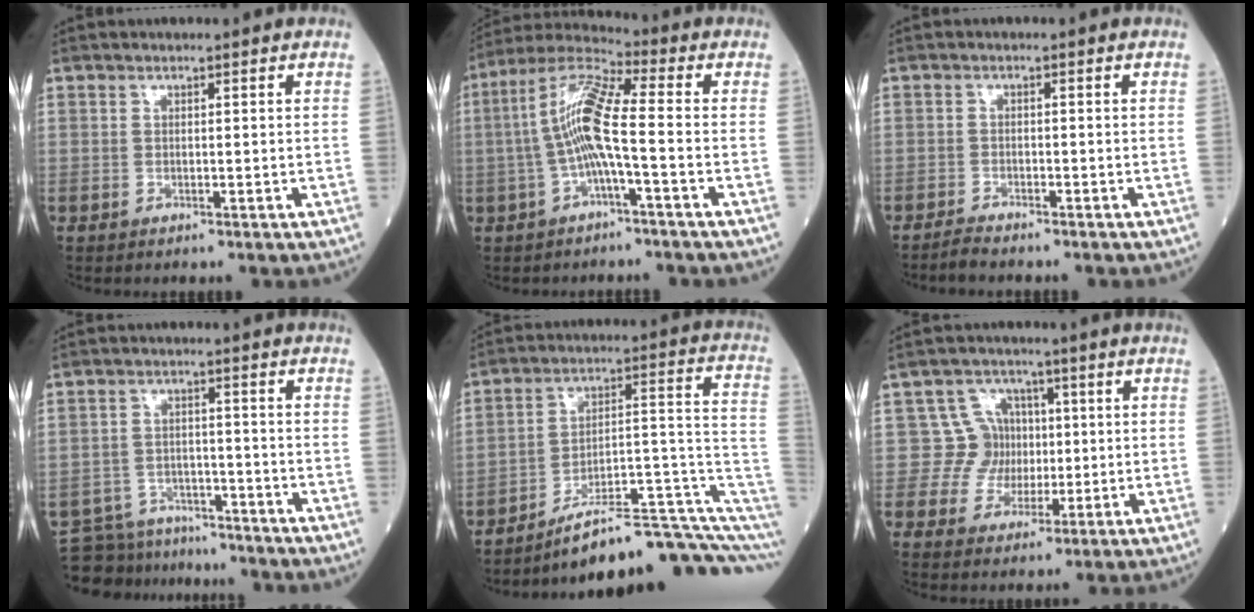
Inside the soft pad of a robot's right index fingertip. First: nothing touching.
{"total": 10.0, "force": [-1.3, 0.6, 9.9], "torque": [-0.203, 0.022, -0.033]}
{"total": 1.9, "force": [-1.9, -0.1, 0.3], "torque": [-0.013, -0.006, -0.036]}
{"total": 10.5, "force": [-9.8, 3.7, 0.6], "torque": [-0.013, 0.018, -0.145]}
{"total": 16.5, "force": [-10.8, 1.9, 12.3], "torque": [-0.122, 0.074, -0.159]}
{"total": 5.9, "force": [0.6, 5.9, 0.2], "torque": [0.012, 0.017, 0.007]}